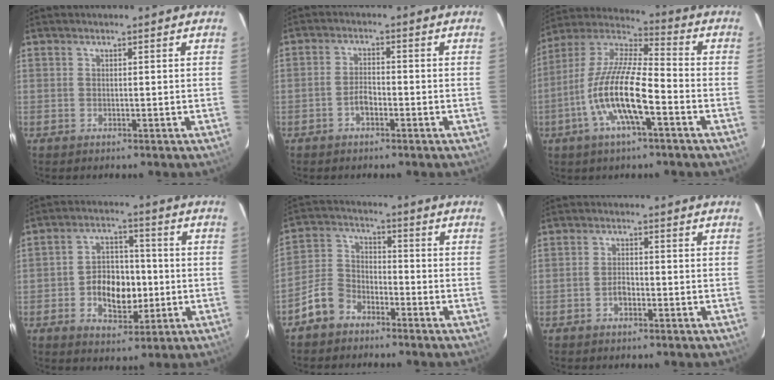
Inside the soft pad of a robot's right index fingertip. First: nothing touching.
{"total": 2.9, "force": [-1.5, 1.4, 1.9], "torque": [-0.039, 0.006, -0.029]}
{"total": 15.7, "force": [-5.8, 3.8, 14.1], "torque": [-0.279, -0.008, -0.117]}
{"total": 10.3, "force": [-2.3, 7.0, 7.2], "torque": [-0.141, 0.017, -0.030]}
{"total": 7.7, "force": [-5.4, 4.9, 2.6], "torque": [-0.067, 0.026, -0.105]}
{"total": 2.3, "force": [-1.1, 1.4, 1.5], "torque": [-0.029, 0.005, -0.021]}